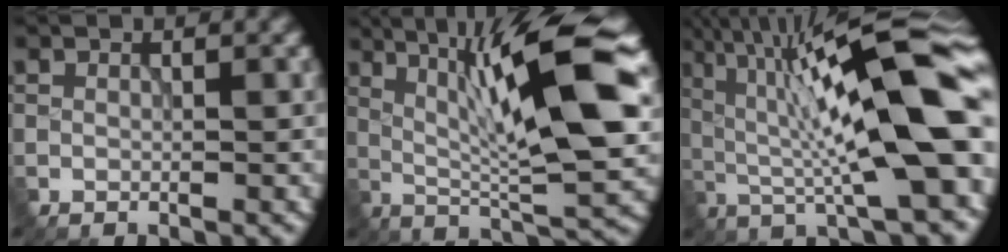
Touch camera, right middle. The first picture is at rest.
{"total": 12.4, "force": [3.0, 2.4, 11.7], "torque": [-0.183, 0.012, 0.049]}
{"total": 17.4, "force": [1.5, 4.1, 16.8], "torque": [-0.259, 0.033, 0.017]}